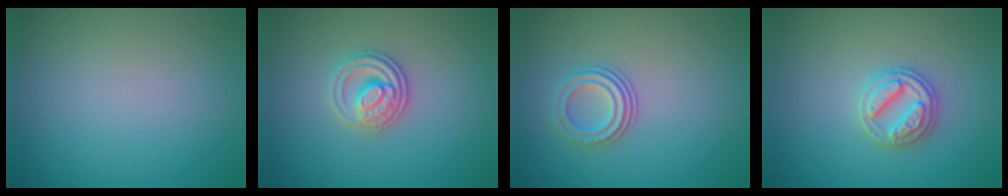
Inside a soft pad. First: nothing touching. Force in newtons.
{"total": 3.0, "press": 2.8, "slide": 0.9}
{"total": 2.8, "press": 2.2, "slide": 1.7}
{"total": 2.9, "press": 2.8, "slide": 0.4}